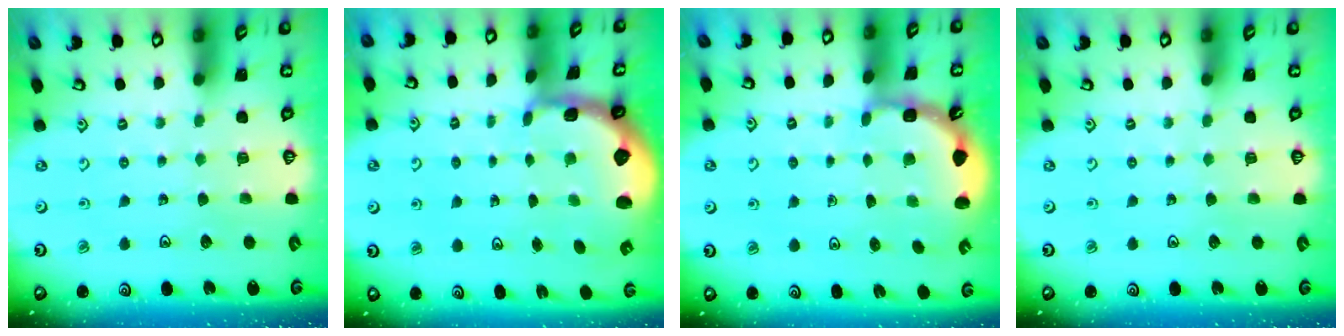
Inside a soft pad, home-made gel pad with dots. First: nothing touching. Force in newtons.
{"total": 2.3, "press": 1.5, "slide": 1.8}
{"total": 2.1, "press": 1.9, "slide": 0.9}
{"total": 0.0}